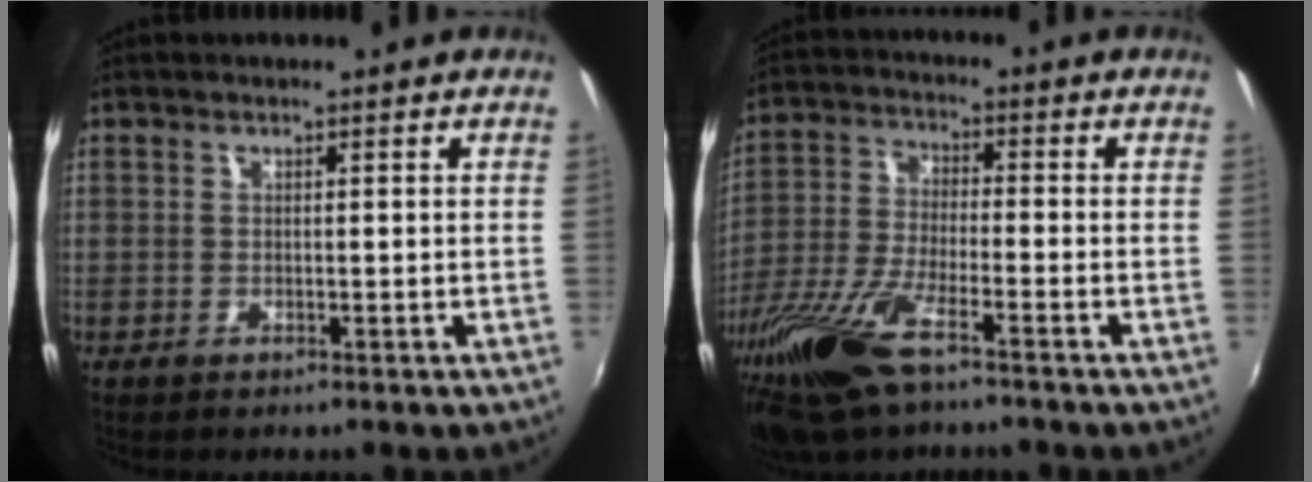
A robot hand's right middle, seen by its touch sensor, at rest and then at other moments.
{"total": 17.1, "force": [-11.4, 4.8, 11.8], "torque": [-0.259, -0.044, -0.225]}